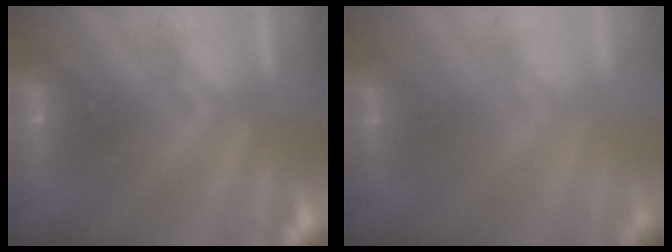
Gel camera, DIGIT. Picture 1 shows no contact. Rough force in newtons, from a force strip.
{"total": 2.2}